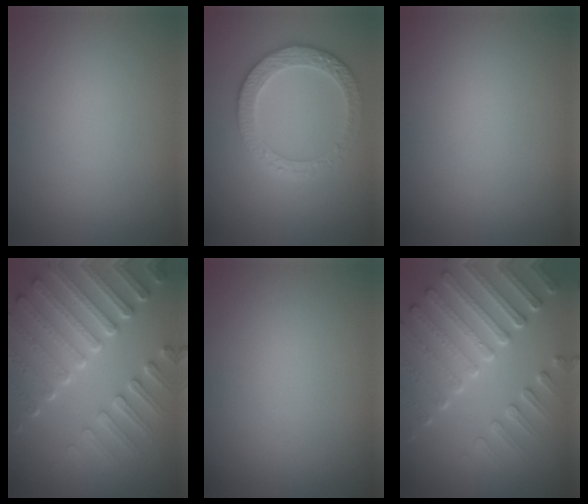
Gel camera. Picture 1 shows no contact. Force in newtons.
{"total": 3.8, "press": 3.7, "slide": 0.7}
{"total": 0.0}
{"total": 8.1, "press": 6.0, "slide": 5.4}
{"total": 0.0}
{"total": 7.3, "press": 5.7, "slide": 4.6}